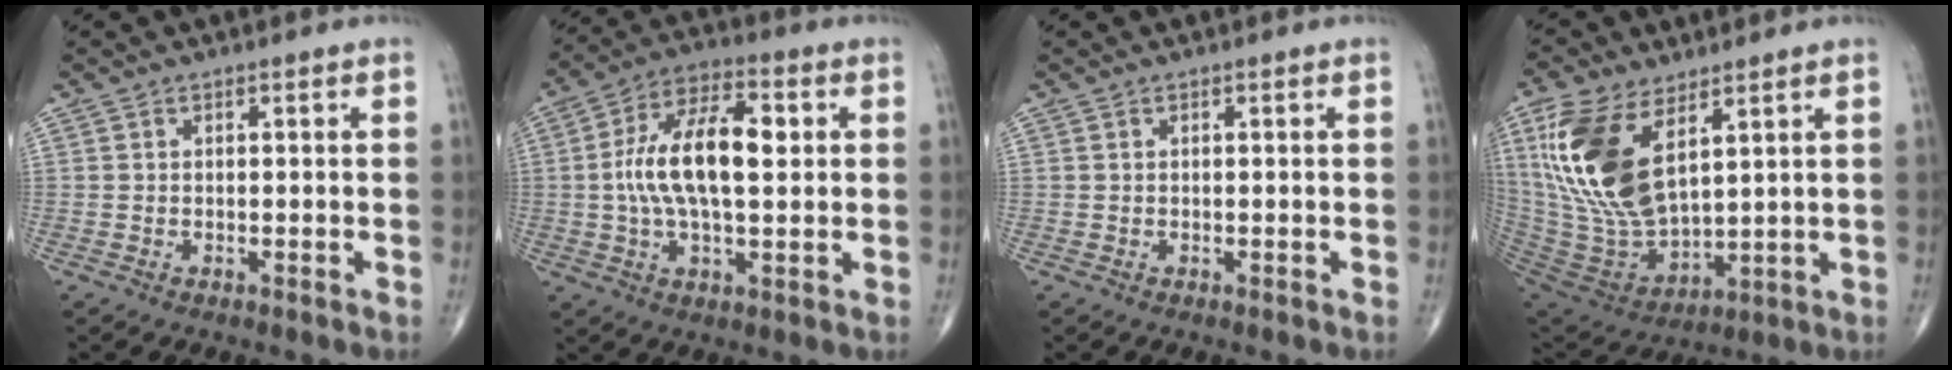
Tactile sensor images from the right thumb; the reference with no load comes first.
{"total": 15.0, "force": [1.3, 6.8, 13.3], "torque": [-0.240, 0.020, 0.018]}
{"total": 0.0}
{"total": 19.4, "force": [7.5, 9.7, 15.1], "torque": [-0.306, -0.033, 0.155]}